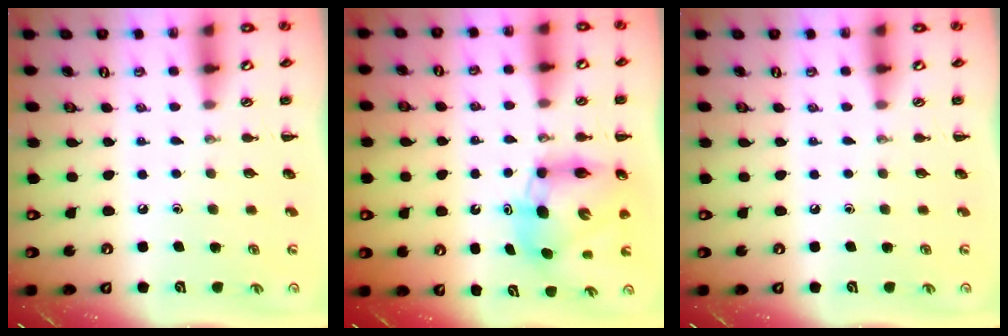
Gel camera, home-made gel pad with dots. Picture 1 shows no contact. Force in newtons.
{"total": 8.4, "press": 8.1, "slide": 2.5}
{"total": 0.0}